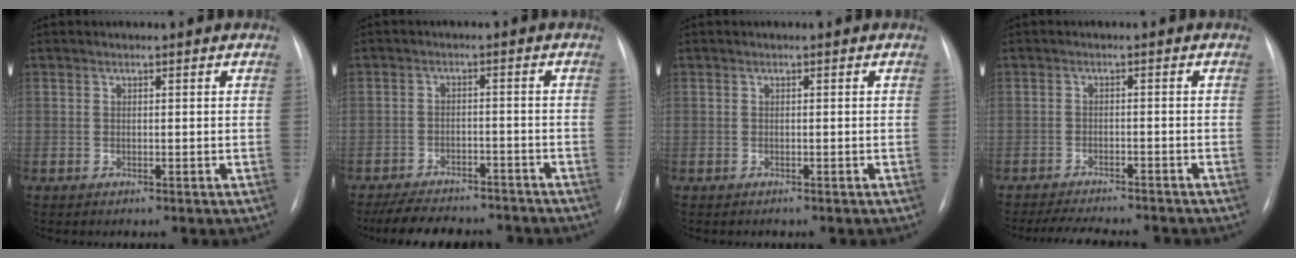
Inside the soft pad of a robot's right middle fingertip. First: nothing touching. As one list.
[{"total": 12.1, "force": [-10.7, 4.0, 4.1], "torque": [-0.070, 0.006, -0.146]}, {"total": 0.0}, {"total": 9.6, "force": [-8.7, 1.6, 3.6], "torque": [-0.055, -0.004, -0.121]}]